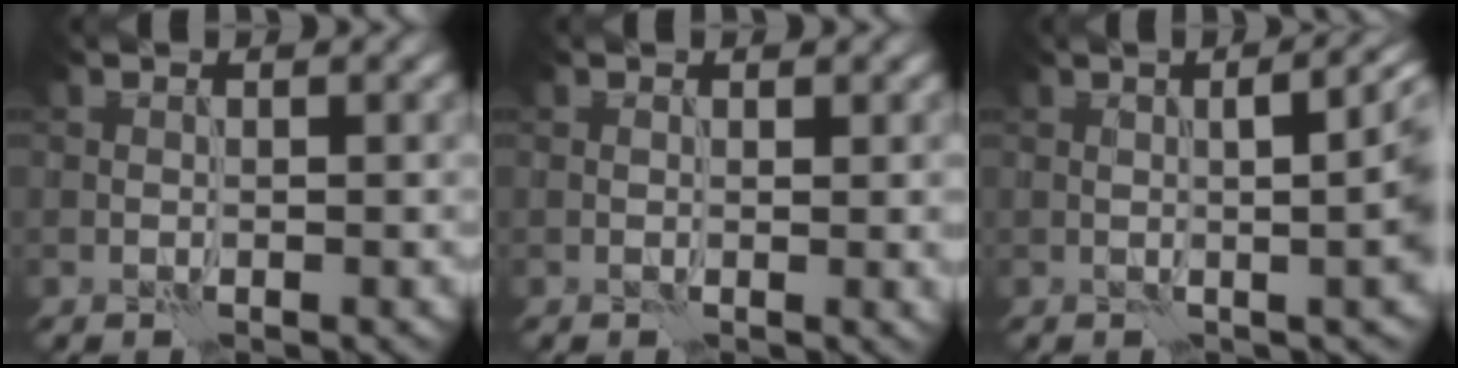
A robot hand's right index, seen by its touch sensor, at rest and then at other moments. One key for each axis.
{"total": 1.3, "fx": 0.3, "fy": 0.3, "fz": 1.2, "tx": -0.017, "ty": -0.002, "tz": 0.005}
{"total": 9.3, "fx": 1.6, "fy": 4.0, "fz": 8.2, "tx": -0.048, "ty": 0.042, "tz": -0.001}